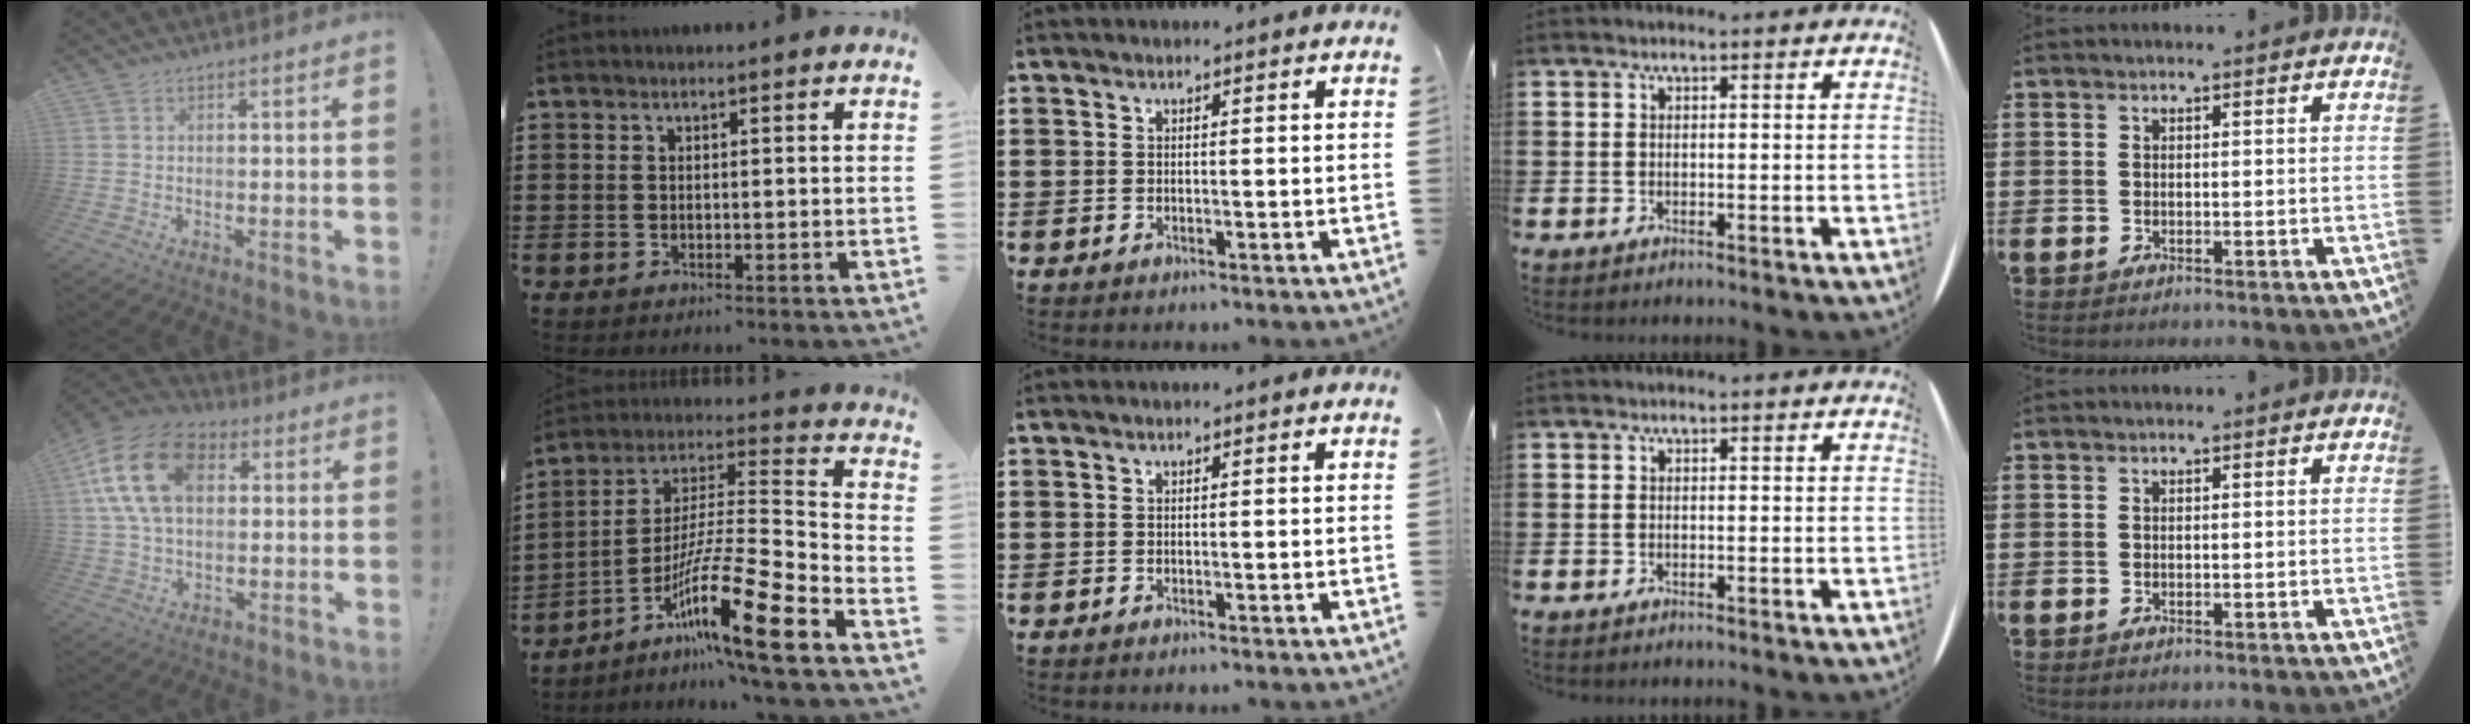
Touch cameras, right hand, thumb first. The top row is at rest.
{"thumb": {"total": 19.4, "force": [5.4, 12.6, 13.7], "torque": [-0.261, 0.000, 0.097]}, "index": {"total": 15.9, "force": [-9.4, 1.4, 12.8], "torque": [-0.229, 0.004, -0.172]}}